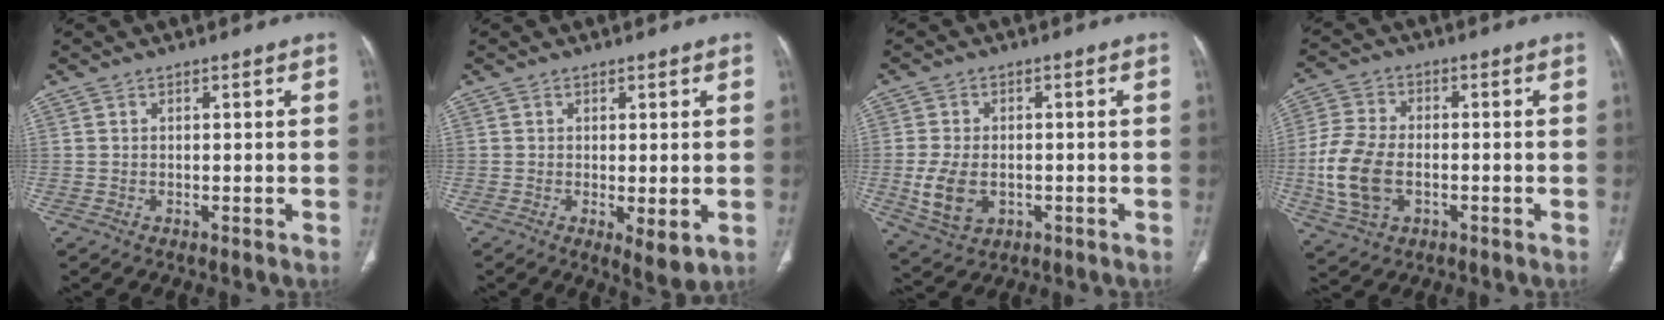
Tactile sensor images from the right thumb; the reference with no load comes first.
{"total": 4.2, "force": [-0.8, 1.5, 3.9], "torque": [-0.063, -0.018, -0.008]}
{"total": 8.1, "force": [-1.6, 5.6, 5.7], "torque": [-0.109, -0.001, -0.018]}
{"total": 12.0, "force": [-2.3, 7.7, 8.9], "torque": [-0.193, 0.007, -0.043]}